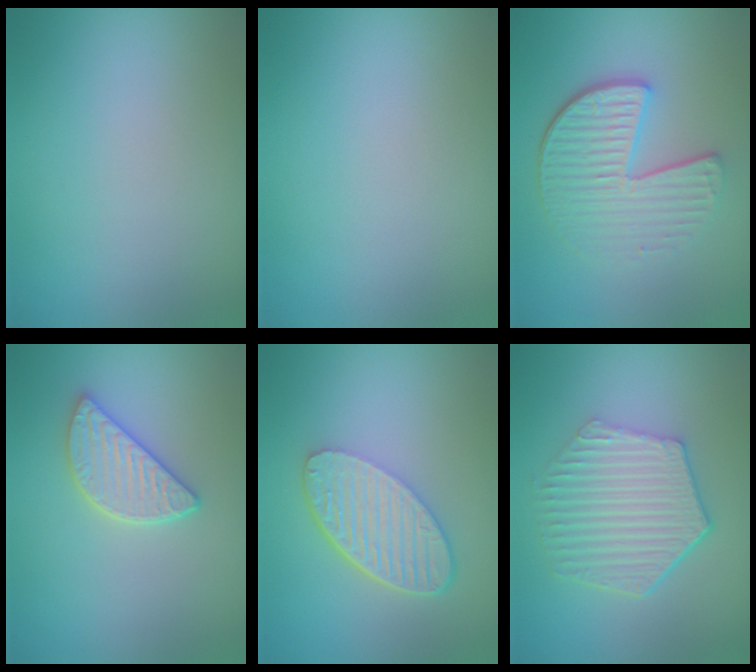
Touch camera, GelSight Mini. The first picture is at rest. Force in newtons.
{"total": 0.0}
{"total": 4.9, "press": 4.0, "slide": 2.8}
{"total": 2.9, "press": 2.8, "slide": 0.9}
{"total": 5.5, "press": 4.0, "slide": 3.8}
{"total": 6.0, "press": 4.5, "slide": 4.0}